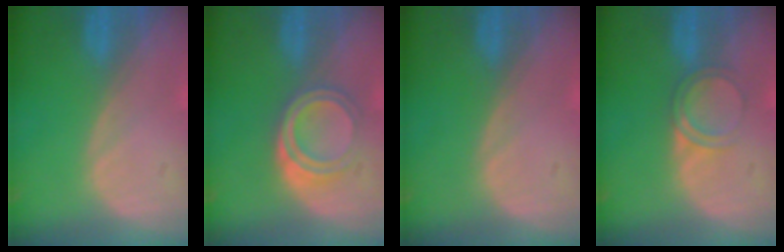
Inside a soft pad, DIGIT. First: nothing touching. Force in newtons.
{"total": 5.1, "press": 4.5, "slide": 2.5}
{"total": 0.0}
{"total": 3.0, "press": 3.0, "slide": 0.3}